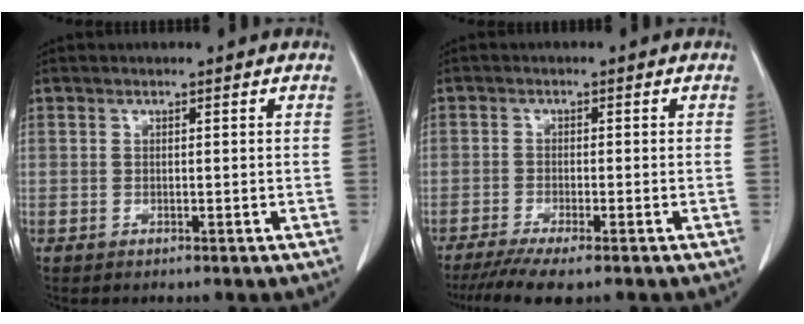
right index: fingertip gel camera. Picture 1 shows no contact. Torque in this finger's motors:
{"motor_torque": [0.52, -0.52, 0.29, 0.08]}